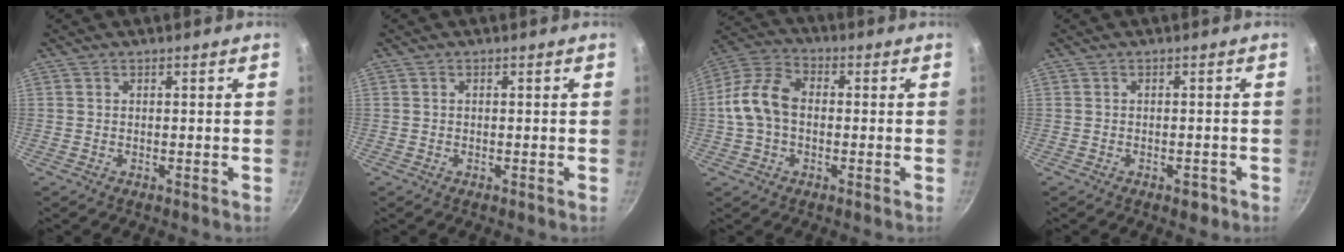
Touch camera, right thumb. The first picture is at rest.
{"total": 0.0}
{"total": 10.6, "force": [-0.2, 7.3, 7.7], "torque": [-0.154, 0.032, -0.014]}
{"total": 1.9, "force": [-1.1, 0.9, 1.2], "torque": [-0.013, 0.005, -0.014]}